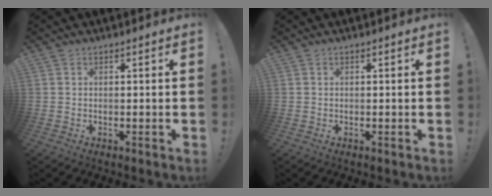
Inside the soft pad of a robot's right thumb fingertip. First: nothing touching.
{"total": 0.0}